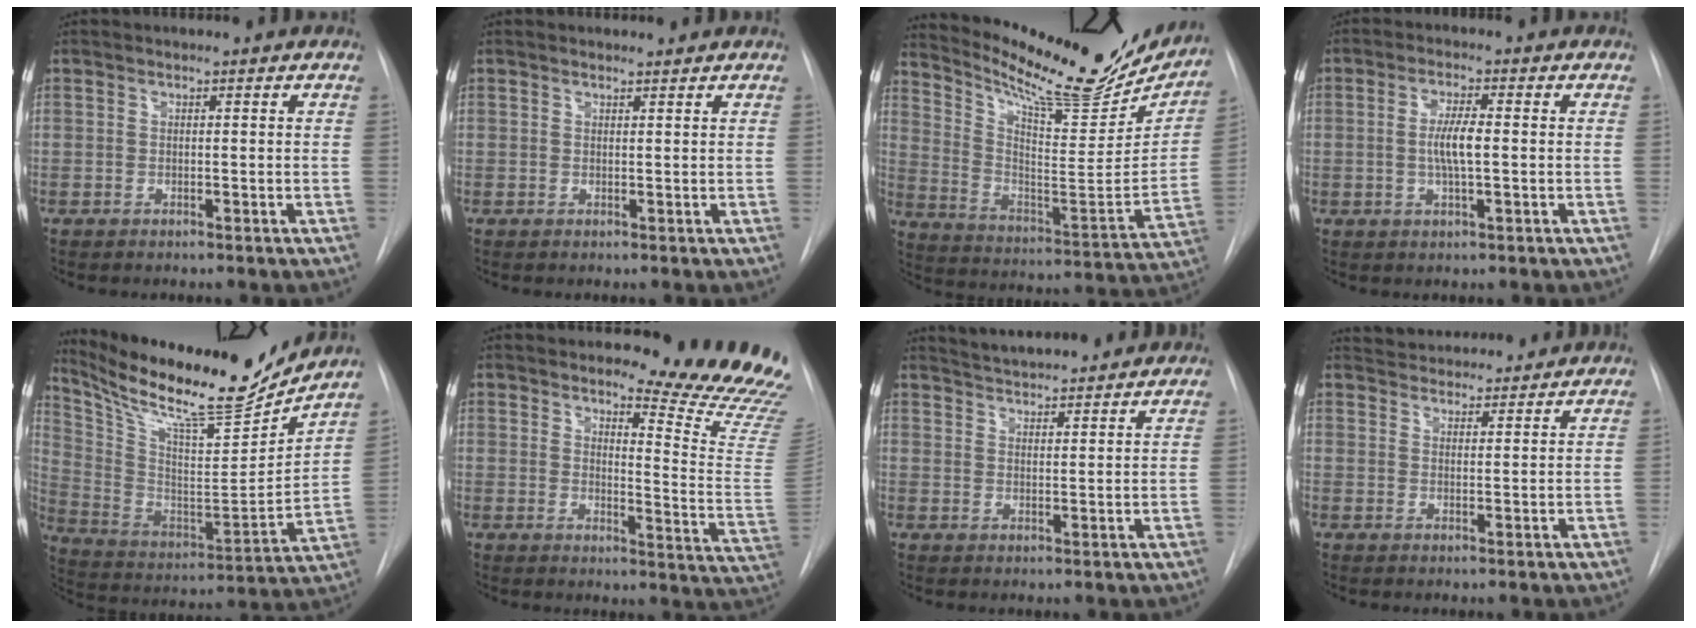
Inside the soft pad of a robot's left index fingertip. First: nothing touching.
{"total": 1.1, "force": [1.1, 0.2, 0.0], "torque": [-0.009, -0.001, 0.017]}
{"total": 25.2, "force": [22.1, 5.2, 10.8], "torque": [-0.178, -0.055, 0.316]}
{"total": 4.5, "force": [-0.1, 0.7, 4.5], "torque": [-0.090, 0.000, -0.004]}
{"total": 23.1, "force": [20.5, 2.7, 10.2], "torque": [-0.194, -0.040, 0.330]}
{"total": 15.8, "force": [14.6, -0.5, 6.0], "torque": [-0.076, -0.146, 0.158]}
{"total": 12.2, "force": [11.4, 1.8, 4.1], "torque": [-0.062, 0.018, 0.158]}
{"total": 11.0, "force": [10.4, 2.6, 2.4], "torque": [-0.028, 0.024, 0.145]}